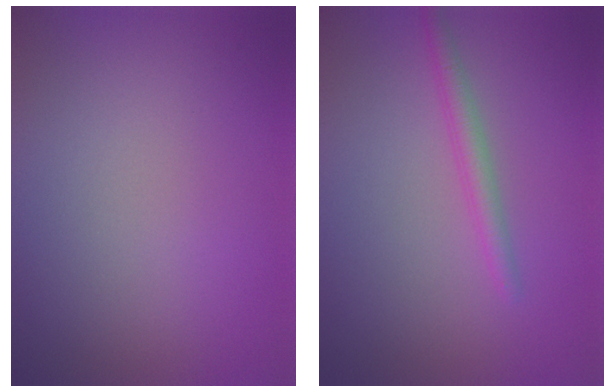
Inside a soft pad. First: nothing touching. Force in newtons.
{"total": 1.8, "press": 1.8, "slide": 0.1}